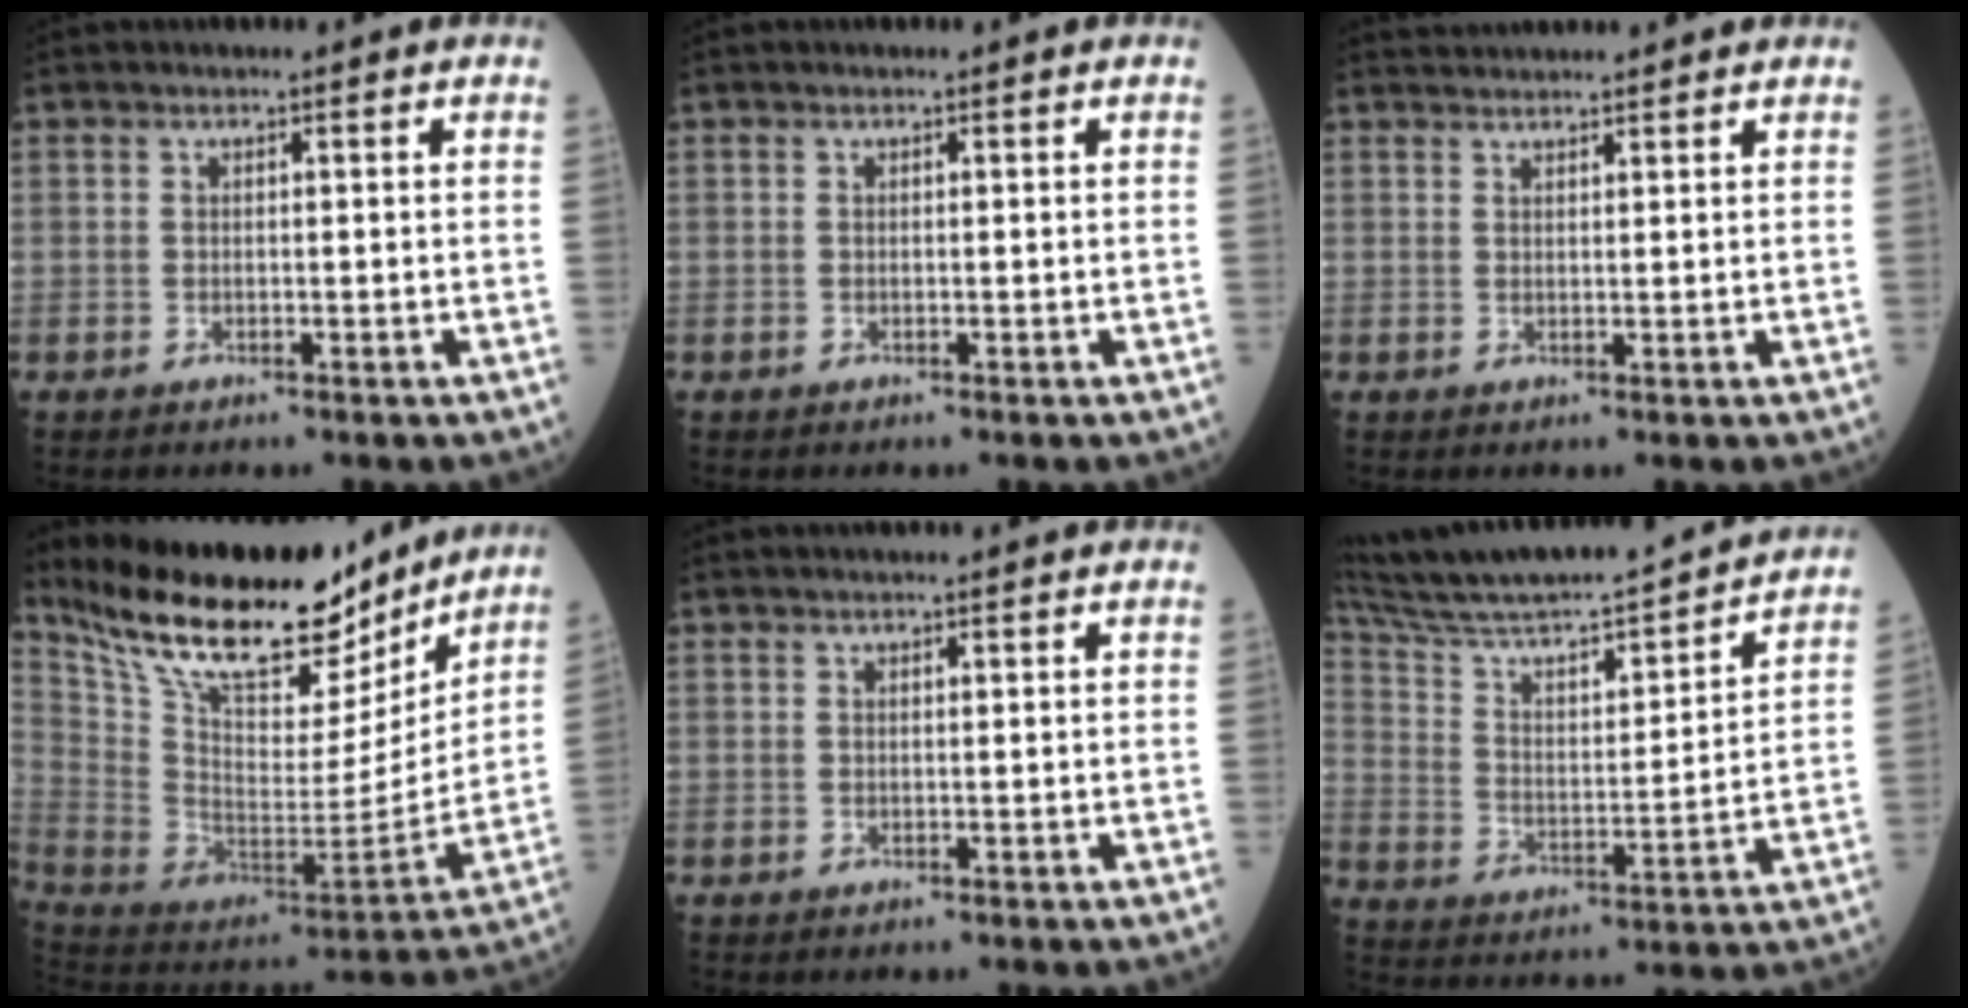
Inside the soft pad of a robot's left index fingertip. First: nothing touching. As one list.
[{"total": 0.0}, {"total": 6.3, "force": [6.0, 0.7, 1.6], "torque": [-0.017, 0.036, 0.086]}, {"total": 24.9, "force": [20.9, 7.2, 11.5], "torque": [-0.202, -0.017, 0.333]}, {"total": 3.5, "force": [3.1, 0.1, 1.6], "torque": [-0.012, 0.028, 0.044]}, {"total": 26.9, "force": [23.9, 2.7, 12.0], "torque": [-0.204, -0.003, 0.357]}]